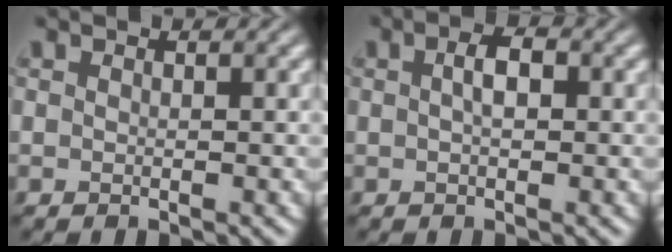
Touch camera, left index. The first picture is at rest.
{"total": 2.1, "force": [0.3, 1.0, 1.9], "torque": [-0.034, 0.005, 0.001]}